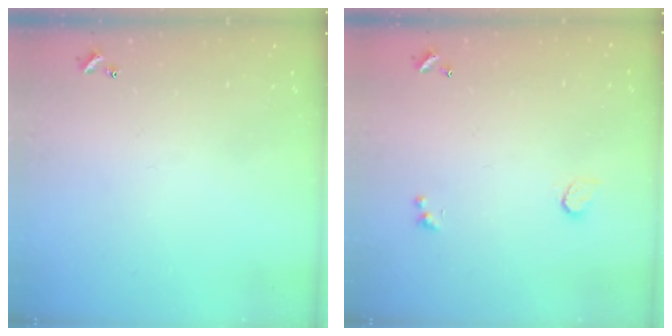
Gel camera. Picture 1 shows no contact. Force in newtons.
{"total": 1.0, "press": 0.7, "slide": 0.7}